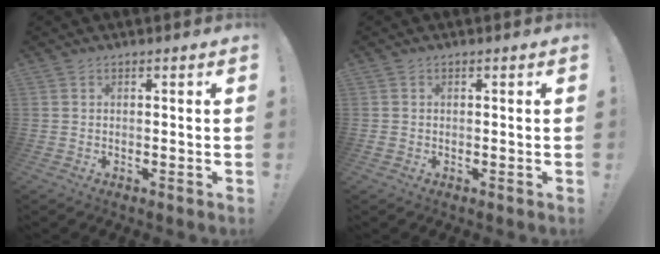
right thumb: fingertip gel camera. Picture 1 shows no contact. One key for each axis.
{"total": 0.6, "fx": -0.2, "fy": 0.5, "fz": 0.1, "tx": -0.003, "ty": 0.002, "tz": -0.004}